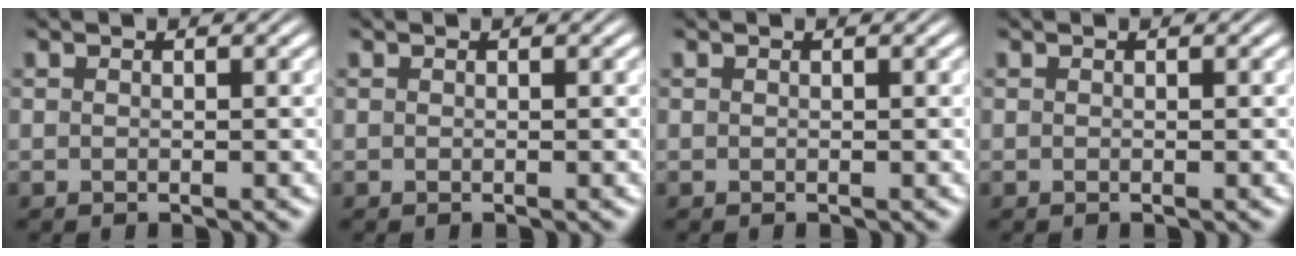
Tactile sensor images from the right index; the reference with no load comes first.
{"total": 0.0}
{"total": 0.0}
{"total": 0.0}